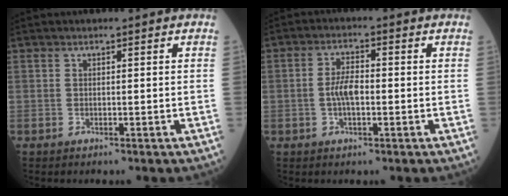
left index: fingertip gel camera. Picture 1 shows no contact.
{"total": 3.9, "force": [-0.7, 1.3, 3.7], "torque": [-0.077, 0.004, -0.013]}